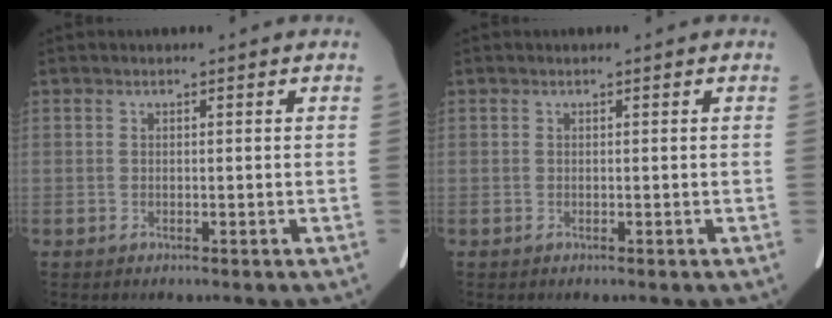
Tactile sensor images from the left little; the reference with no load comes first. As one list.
[{"total": 0.0}]